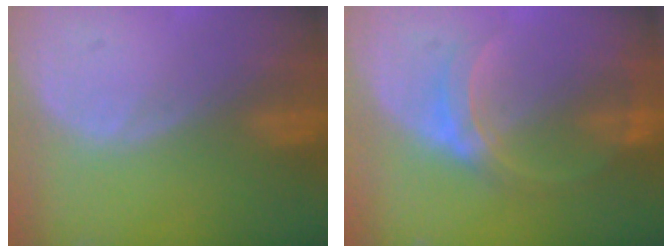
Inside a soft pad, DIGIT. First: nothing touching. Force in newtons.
{"total": 5.3, "press": 5.2, "slide": 0.8}